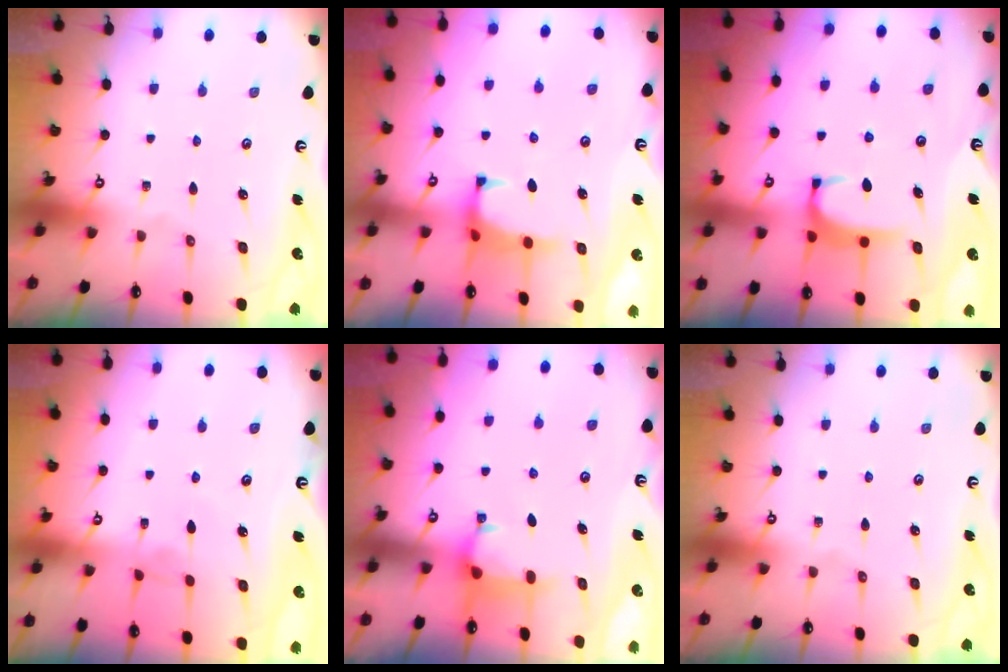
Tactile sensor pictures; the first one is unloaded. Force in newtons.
{"total": 1.6, "press": 1.5, "slide": 0.6}
{"total": 1.9, "press": 1.8, "slide": 0.6}
{"total": 2.9, "press": 2.9, "slide": 0.3}
{"total": 2.2, "press": 2.2, "slide": 0.5}
{"total": 0.0}